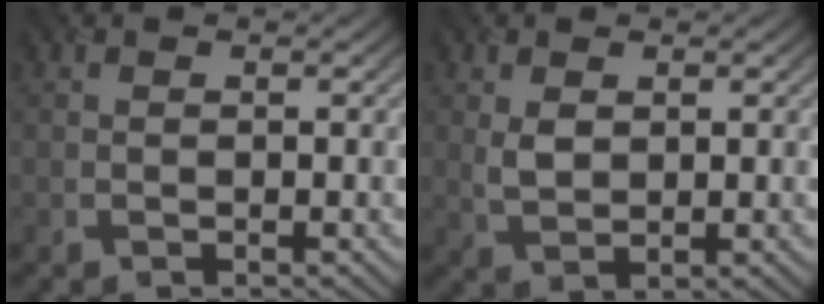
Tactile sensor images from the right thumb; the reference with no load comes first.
{"total": 2.3, "force": [0.8, 1.5, 1.6], "torque": [-0.042, -0.003, 0.019]}